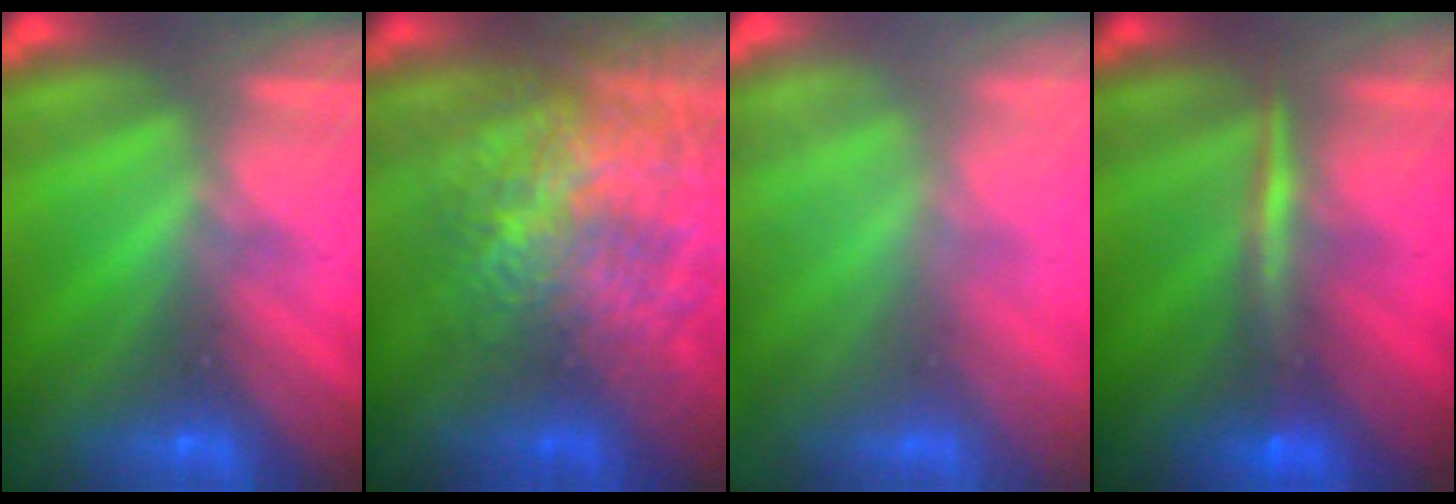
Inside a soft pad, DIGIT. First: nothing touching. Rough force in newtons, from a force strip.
{"total": 7.5}
{"total": 2.0}
{"total": 5.5}